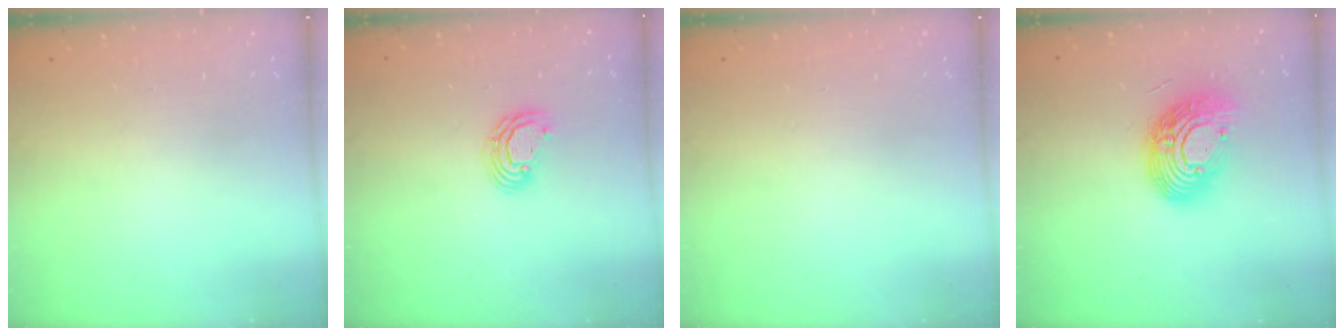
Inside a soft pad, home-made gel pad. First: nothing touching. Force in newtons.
{"total": 7.0, "press": 7.0, "slide": 0.8}
{"total": 0.0}
{"total": 16.1, "press": 16.0, "slide": 1.3}